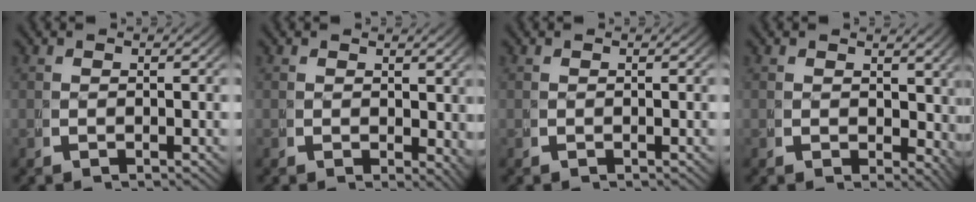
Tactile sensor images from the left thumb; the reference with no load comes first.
{"total": 2.3, "force": [0.9, 1.5, 1.5], "torque": [-0.012, -0.012, 0.020]}
{"total": 0.0}
{"total": 3.3, "force": [1.7, 2.2, 1.8], "torque": [-0.016, -0.013, 0.033]}